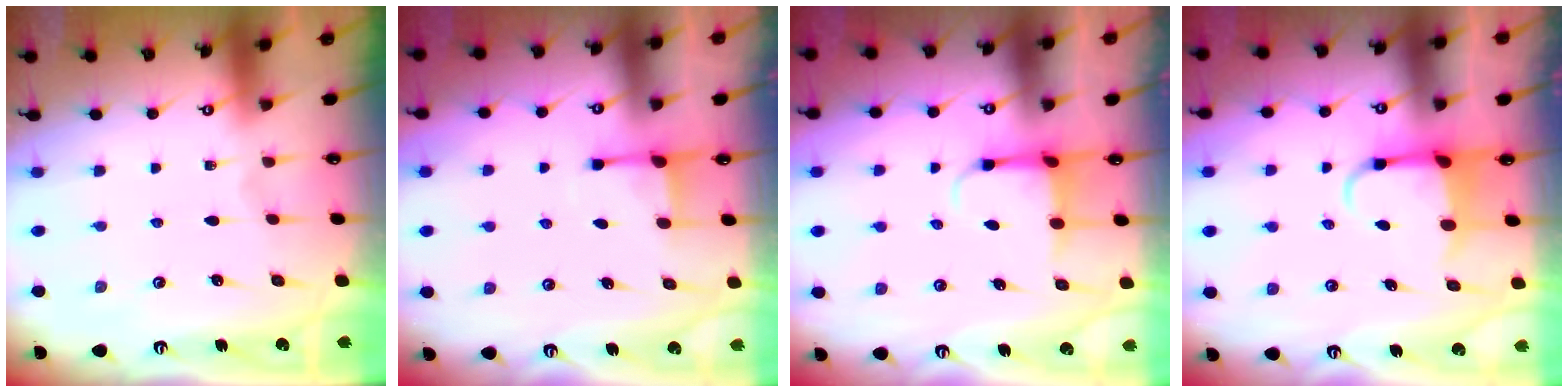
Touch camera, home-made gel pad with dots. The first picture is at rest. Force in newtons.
{"total": 2.3, "press": 2.2, "slide": 0.6}
{"total": 4.0, "press": 3.7, "slide": 1.3}
{"total": 3.8, "press": 3.7, "slide": 1.0}